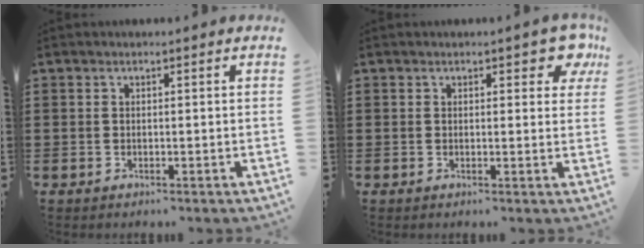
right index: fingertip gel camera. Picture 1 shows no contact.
{"total": 3.2, "force": [1.9, 1.5, 2.2], "torque": [-0.018, 0.001, 0.026]}